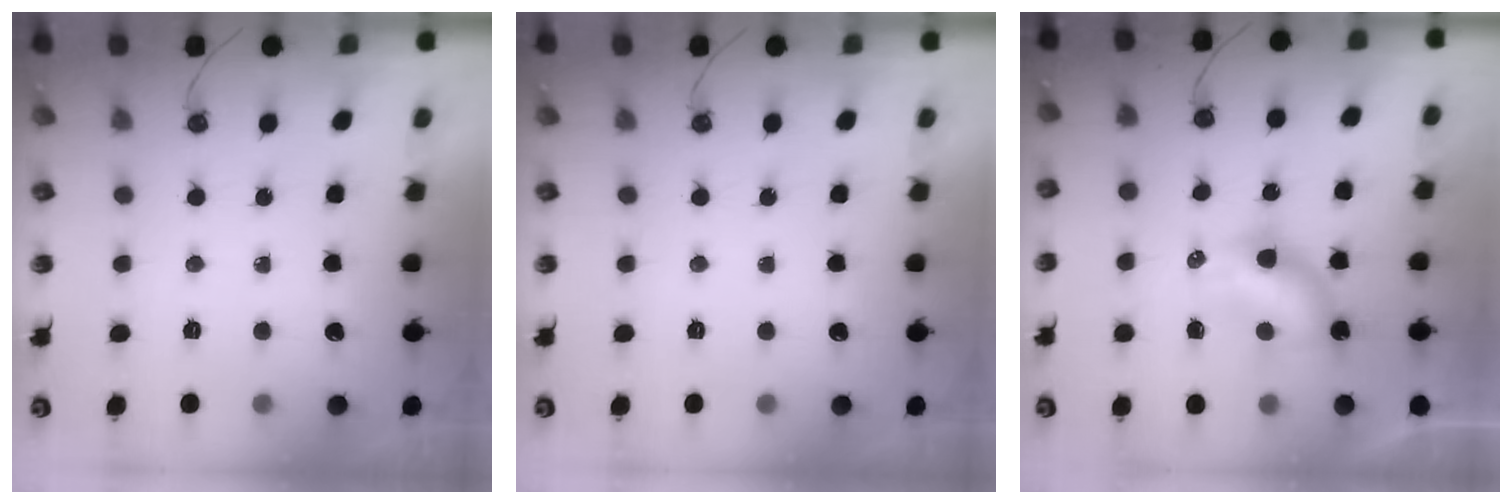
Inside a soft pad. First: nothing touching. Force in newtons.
{"total": 0.0}
{"total": 6.4, "press": 6.4, "slide": 0.2}